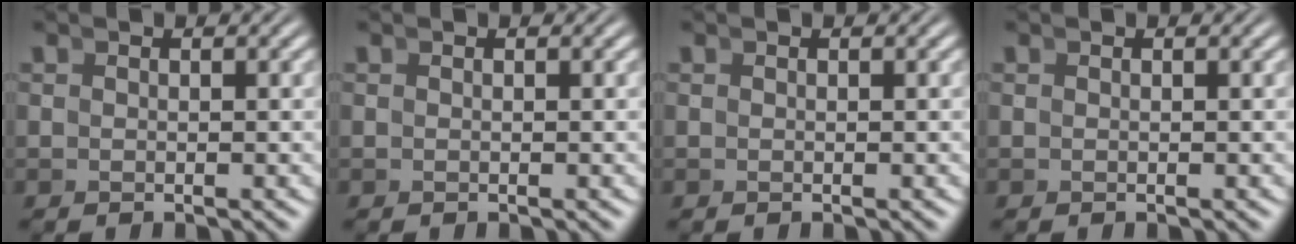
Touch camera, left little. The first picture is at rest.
{"total": 0.0}
{"total": 0.0}
{"total": 0.0}